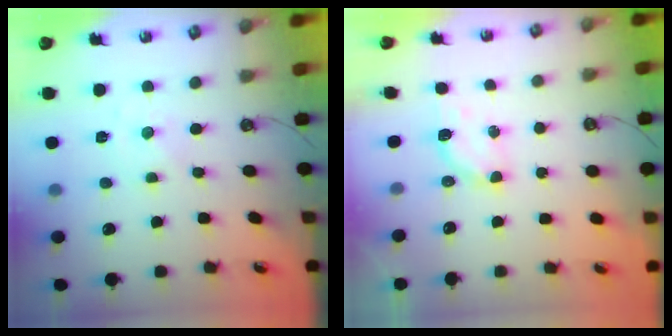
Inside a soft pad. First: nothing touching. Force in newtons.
{"total": 4.7, "press": 4.7, "slide": 0.4}